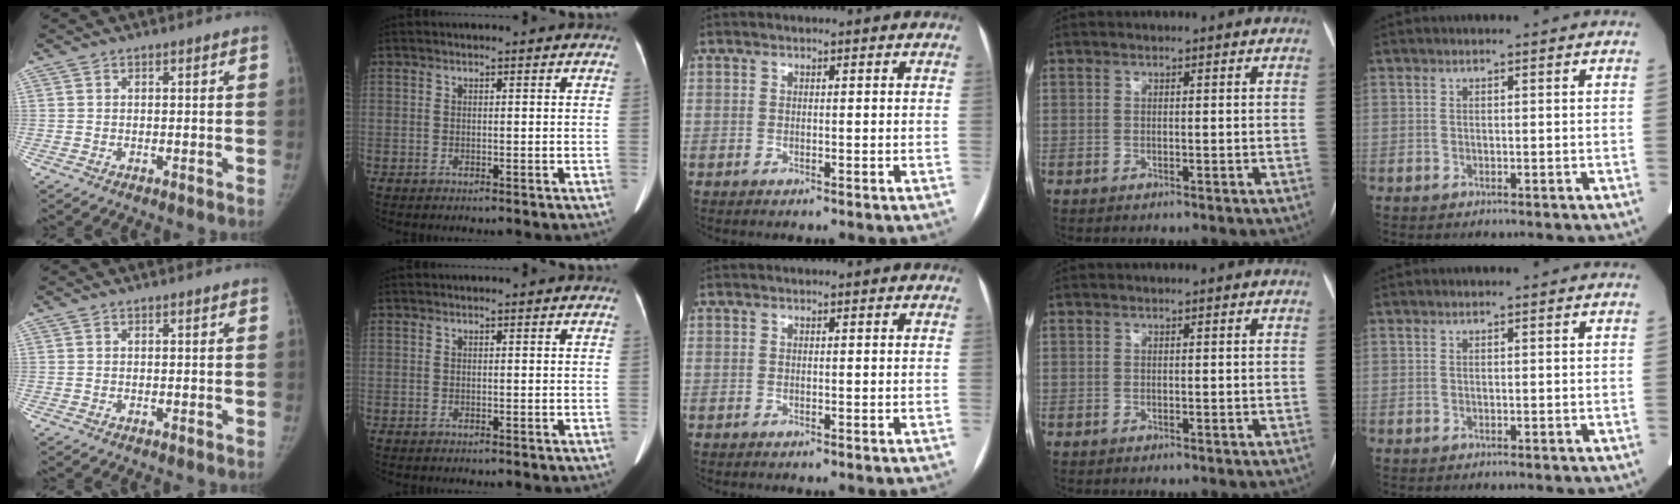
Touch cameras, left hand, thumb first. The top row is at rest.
{}